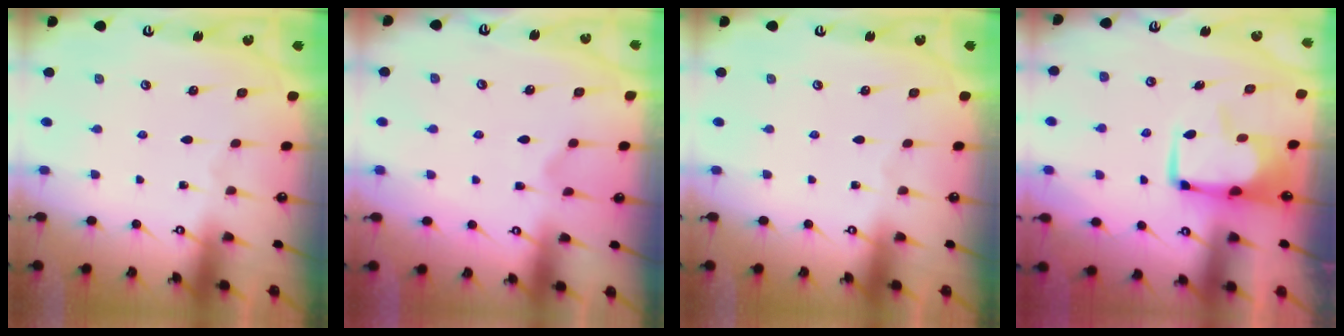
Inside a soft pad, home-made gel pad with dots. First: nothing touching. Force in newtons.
{"total": 0.7, "press": 0.4, "slide": 0.6}
{"total": 0.0}
{"total": 0.8, "press": 0.0, "slide": 0.8}